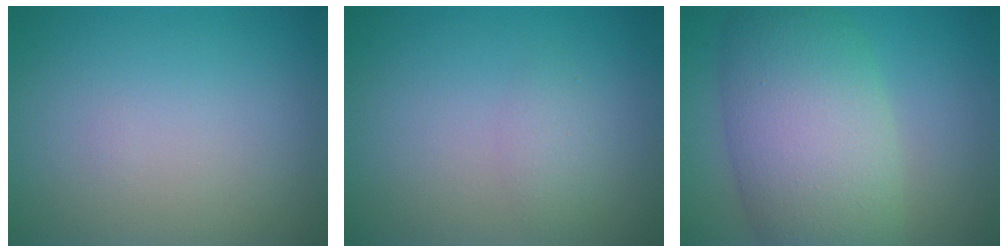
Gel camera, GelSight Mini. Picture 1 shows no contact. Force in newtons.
{"total": 1.3, "press": 1.3, "slide": 0.0}
{"total": 9.8, "press": 9.8, "slide": 0.3}